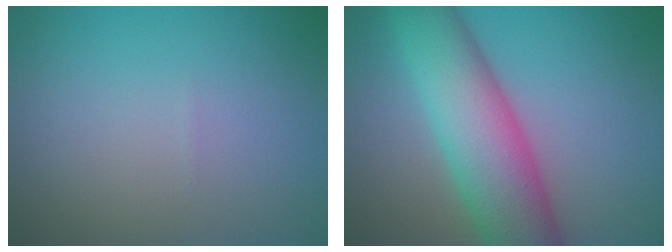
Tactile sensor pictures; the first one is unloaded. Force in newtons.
{"total": 9.7, "press": 9.7, "slide": 0.3}